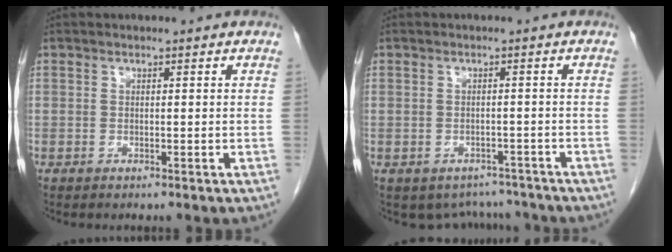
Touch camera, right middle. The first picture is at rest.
{"total": 5.4, "force": [-4.7, 2.6, -0.1], "torque": [0.015, 0.017, -0.058]}